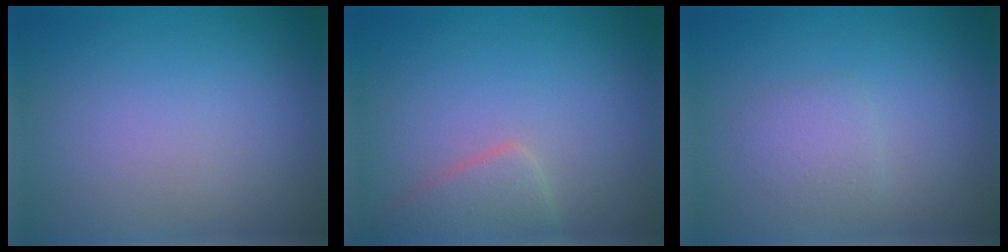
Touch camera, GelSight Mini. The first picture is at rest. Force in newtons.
{"total": 2.7, "press": 2.7, "slide": 0.1}
{"total": 1.6, "press": 1.6, "slide": 0.1}